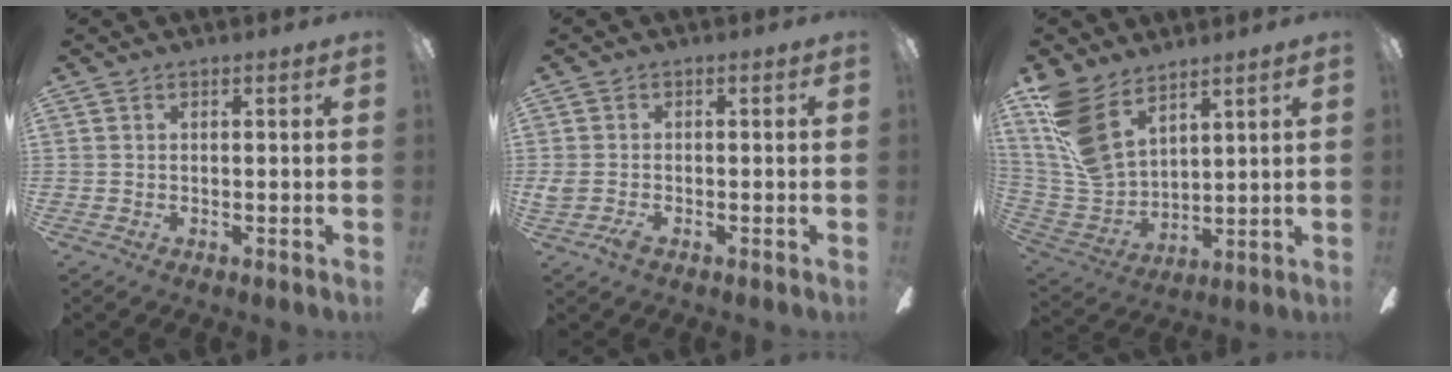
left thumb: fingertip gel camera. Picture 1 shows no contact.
{"total": 2.7, "force": [-1.5, 1.2, 2.0], "torque": [-0.046, 0.000, -0.028]}
{"total": 15.2, "force": [9.7, 8.3, 8.3], "torque": [-0.214, -0.037, 0.189]}